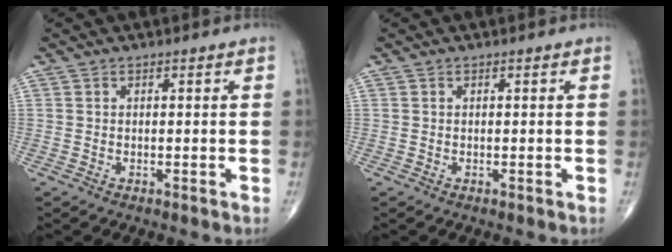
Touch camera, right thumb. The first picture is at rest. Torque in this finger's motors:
{"motor_torque": [-0.04, -0.04, 0.00, 0.00, 0.00]}